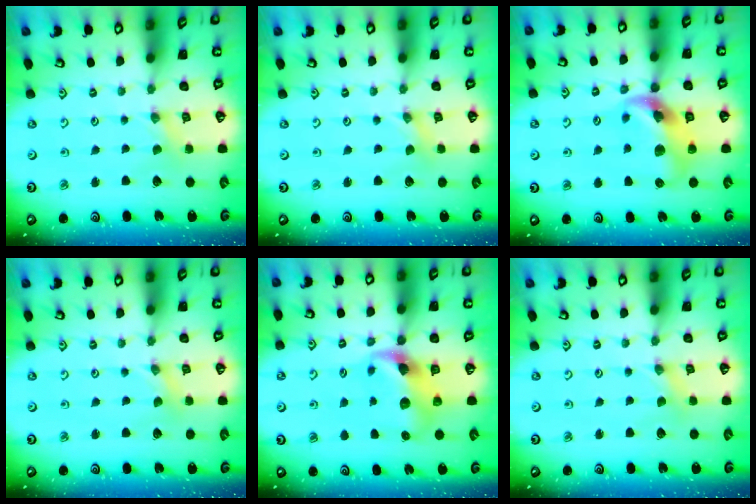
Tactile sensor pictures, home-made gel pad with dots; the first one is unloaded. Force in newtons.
{"total": 0.0}
{"total": 13.1, "press": 13.0, "slide": 1.8}
{"total": 0.0}
{"total": 9.9, "press": 9.7, "slide": 1.6}
{"total": 0.0}